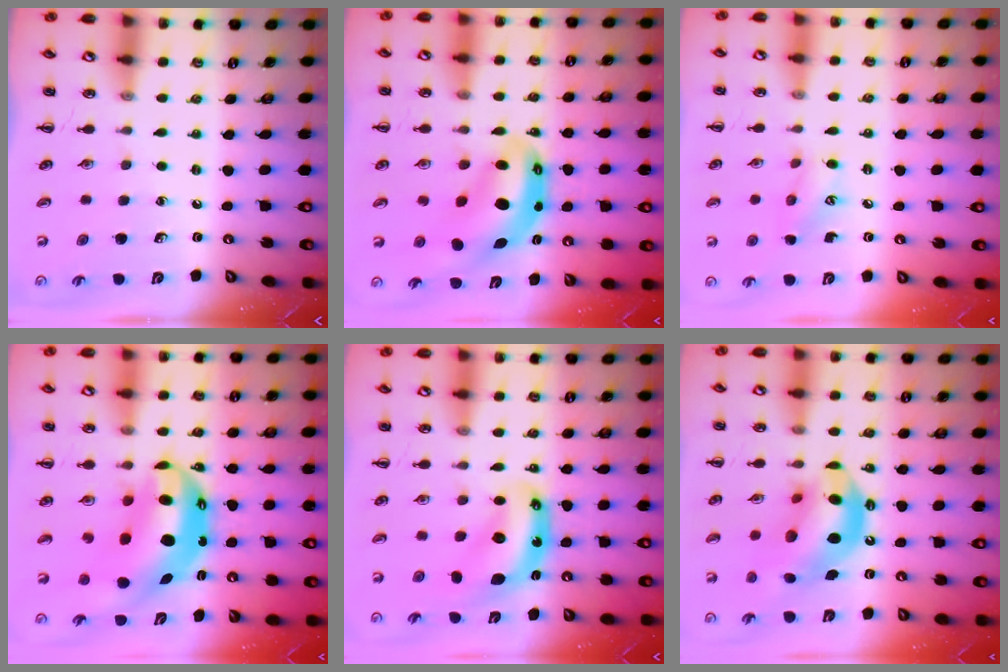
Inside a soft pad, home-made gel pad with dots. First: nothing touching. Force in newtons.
{"total": 10.0, "press": 9.7, "slide": 2.6}
{"total": 7.6, "press": 7.4, "slide": 1.4}
{"total": 12.3, "press": 11.9, "slide": 3.0}
{"total": 7.3, "press": 7.2, "slide": 1.4}
{"total": 16.1, "press": 15.5, "slide": 4.2}